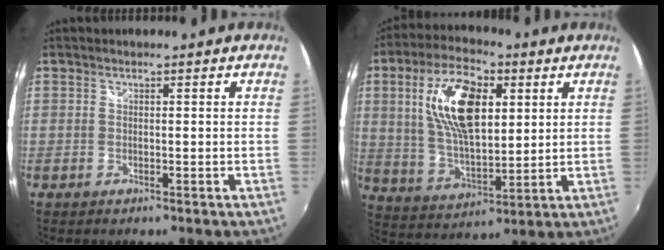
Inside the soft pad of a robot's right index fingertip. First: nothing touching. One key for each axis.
{"total": 16.1, "fx": 4.6, "fy": 7.6, "fz": 13.4, "tx": -0.254, "ty": 0.015, "tz": 0.092}